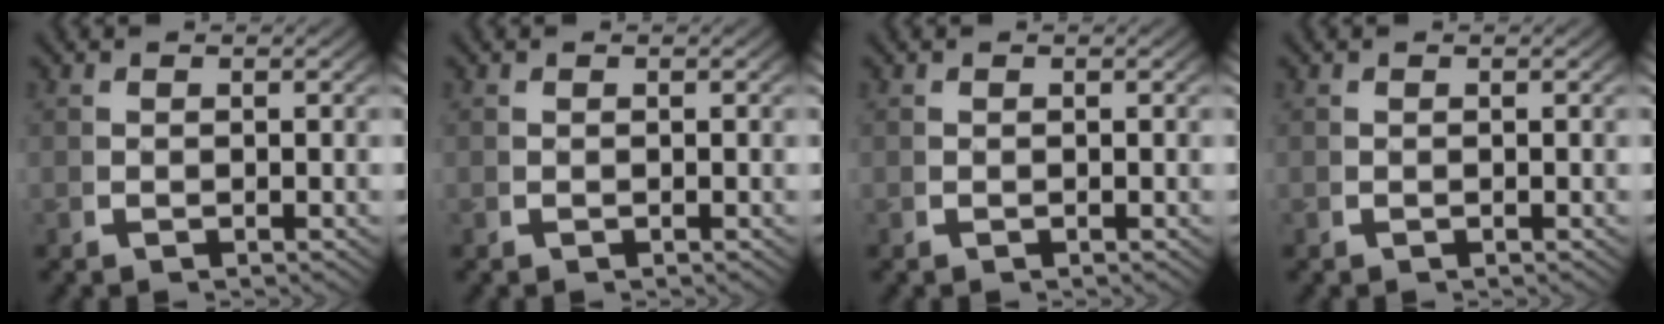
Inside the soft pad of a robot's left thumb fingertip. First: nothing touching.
{"total": 0.0}
{"total": 0.0}
{"total": 0.0}